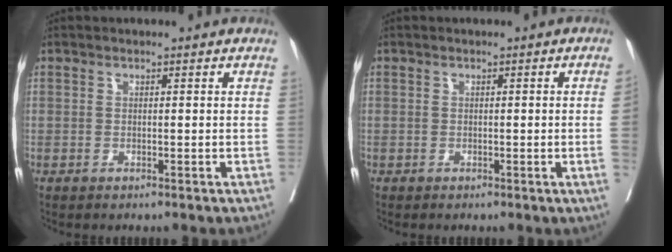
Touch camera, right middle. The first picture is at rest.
{"total": 1.2, "force": [-0.2, -0.3, 1.2], "torque": [-0.016, -0.002, -0.001]}